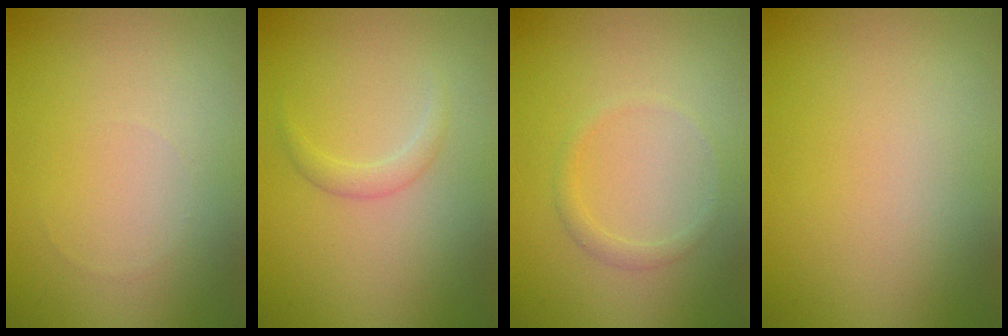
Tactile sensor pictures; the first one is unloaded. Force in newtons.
{"total": 1.2, "press": 1.2, "slide": 0.0}
{"total": 1.1, "press": 1.1, "slide": 0.1}
{"total": 0.0}